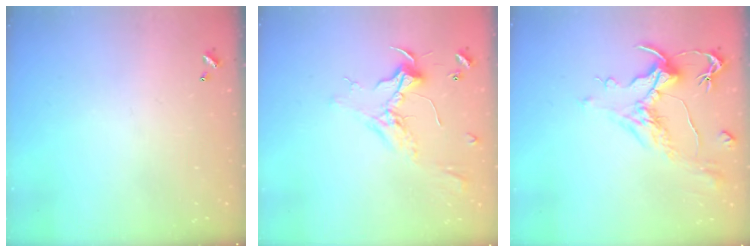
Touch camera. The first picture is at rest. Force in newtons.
{"total": 2.4, "press": 2.2, "slide": 0.9}
{"total": 1.7, "press": 0.9, "slide": 1.4}